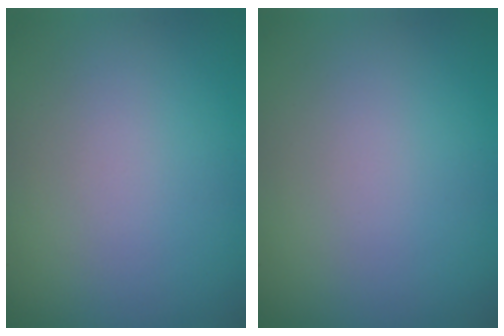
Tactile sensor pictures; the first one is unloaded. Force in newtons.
{"total": 0.0}